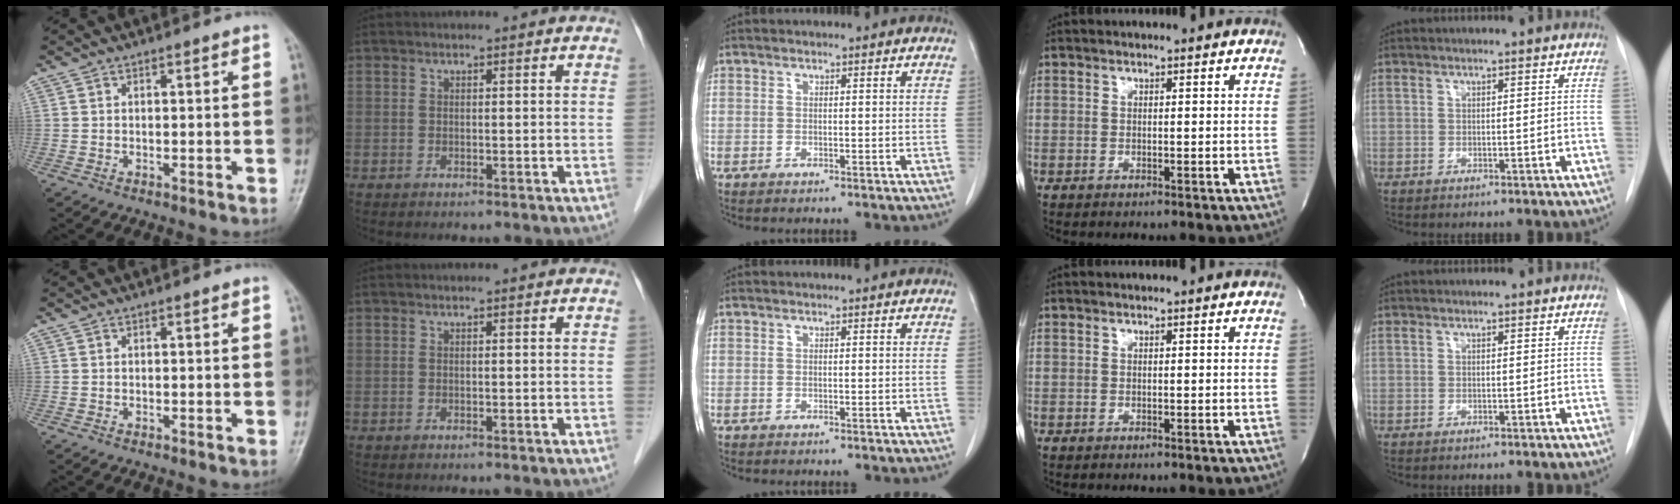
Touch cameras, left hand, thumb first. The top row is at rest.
{}